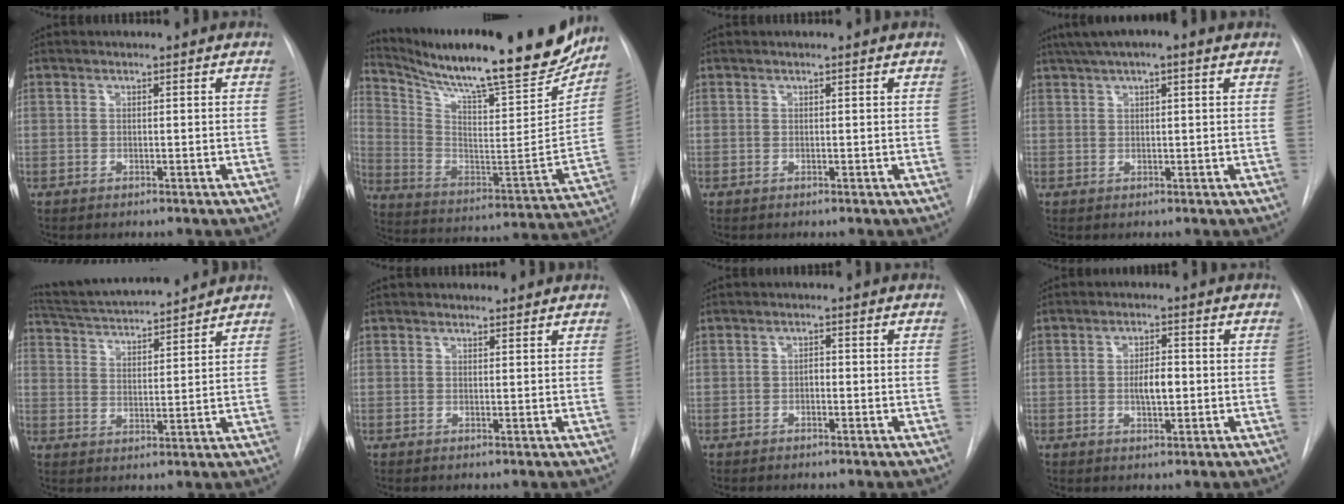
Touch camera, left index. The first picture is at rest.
{"total": 26.9, "force": [22.8, 4.2, 13.6], "torque": [-0.230, -0.057, 0.330]}
{"total": 0.7, "force": [0.6, -0.1, 0.3], "torque": [-0.009, 0.003, 0.008]}
{"total": 8.1, "force": [5.5, 1.3, 5.7], "torque": [-0.096, 0.040, 0.083]}
{"total": 14.4, "force": [13.4, 1.0, 5.4], "torque": [-0.101, 0.016, 0.217]}
{"total": 1.9, "force": [1.8, 0.5, 0.1], "torque": [-0.003, 0.004, 0.021]}
{"total": 1.0, "force": [-0.4, 0.5, 0.8], "torque": [-0.009, 0.001, -0.010]}
{"total": 3.8, "force": [-0.4, 1.4, 3.5], "torque": [-0.057, -0.002, -0.004]}